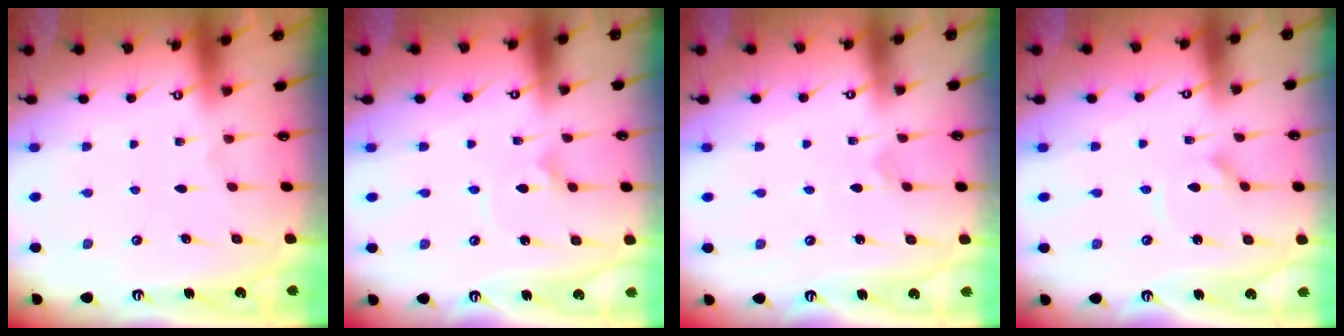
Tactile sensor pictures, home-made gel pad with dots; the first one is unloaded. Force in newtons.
{"total": 2.3, "press": 2.3, "slide": 0.2}
{"total": 2.3, "press": 2.3, "slide": 0.2}
{"total": 3.0, "press": 3.0, "slide": 0.2}